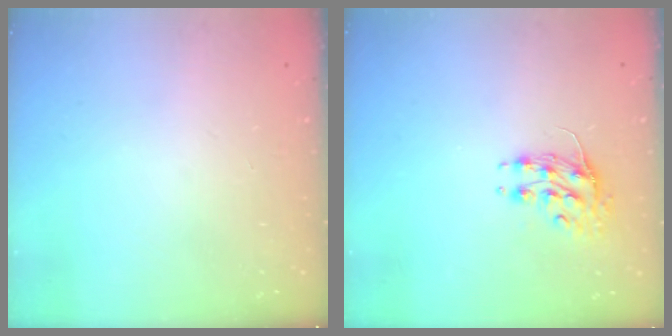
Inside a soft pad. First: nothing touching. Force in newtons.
{"total": 8.4, "press": 8.3, "slide": 1.0}